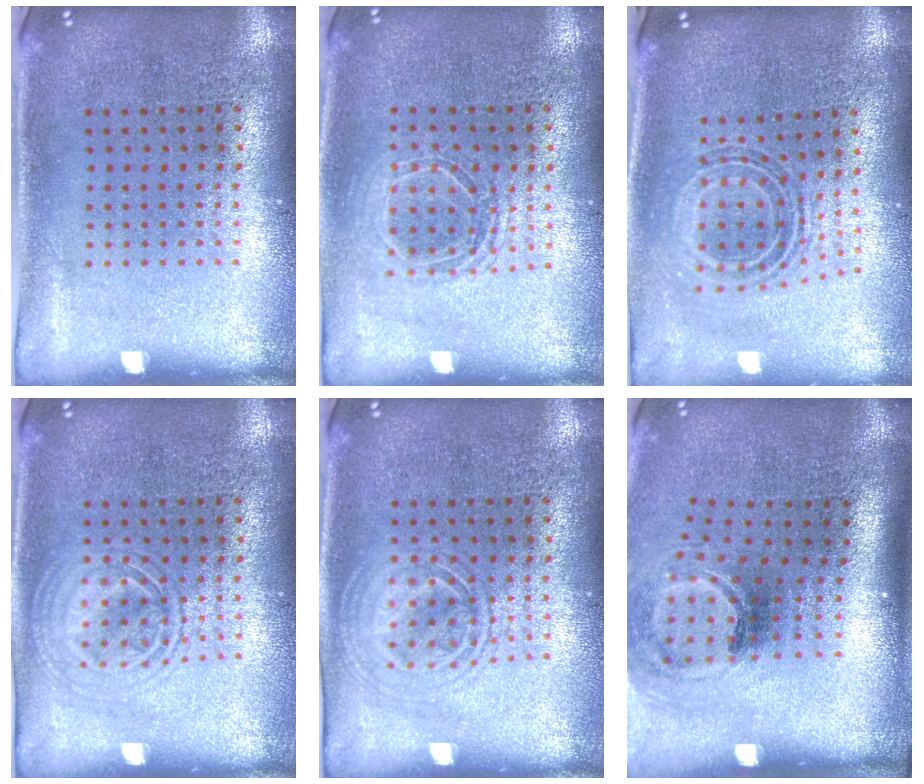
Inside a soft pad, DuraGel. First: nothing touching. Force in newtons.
{"total": 1.5, "press": 1.3, "slide": 0.7}
{"total": 0.9, "press": 0.8, "slide": 0.3}
{"total": 2.4, "press": 2.4, "slide": 0.3}
{"total": 1.4, "press": 1.3, "slide": 0.2}
{"total": 2.0, "press": 1.3, "slide": 1.6}